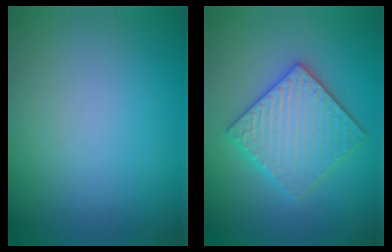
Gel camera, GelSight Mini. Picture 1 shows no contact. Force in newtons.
{"total": 4.3, "press": 4.1, "slide": 1.0}